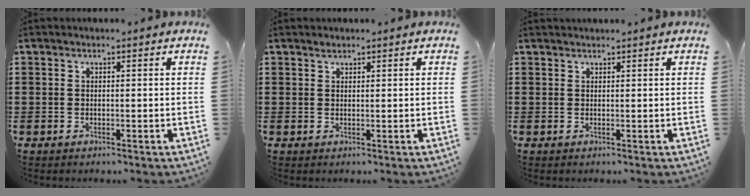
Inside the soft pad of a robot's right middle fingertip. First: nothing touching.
{"total": 0.9, "force": [0.9, 0.2, 0.1], "torque": [-0.005, 0.000, 0.017]}
{"total": 1.0, "force": [0.9, -0.2, 0.1], "torque": [-0.003, -0.002, 0.018]}